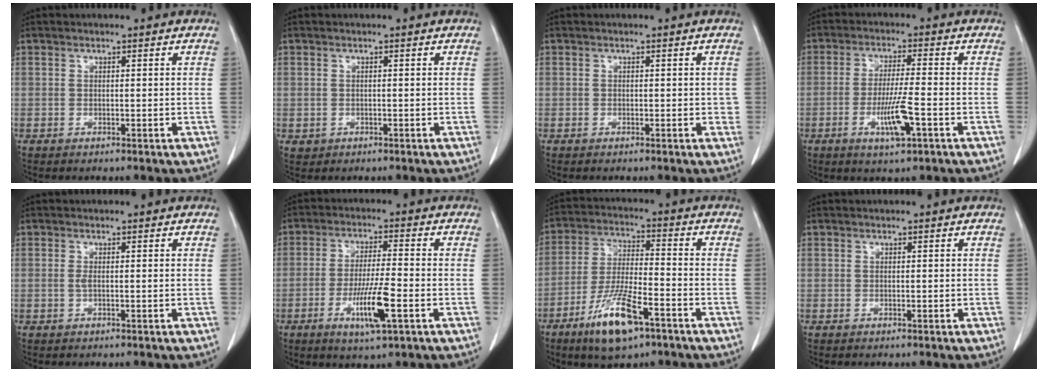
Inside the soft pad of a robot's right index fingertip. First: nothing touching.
{"total": 1.2, "force": [-0.3, 1.1, 0.1], "torque": [-0.003, 0.003, 0.000]}
{"total": 0.9, "force": [-0.1, 0.7, 0.6], "torque": [0.001, 0.003, -0.002]}
{"total": 7.1, "force": [-2.7, 0.3, 6.5], "torque": [-0.123, -0.010, -0.047]}
{"total": 0.8, "force": [-0.1, 0.0, 0.8], "torque": [-0.017, 0.000, 0.000]}
{"total": 8.6, "force": [-3.2, 0.6, 7.9], "torque": [-0.147, -0.012, -0.055]}
{"total": 11.5, "force": [-6.7, 2.5, 9.0], "torque": [-0.180, -0.018, -0.117]}
{"total": 0.0}